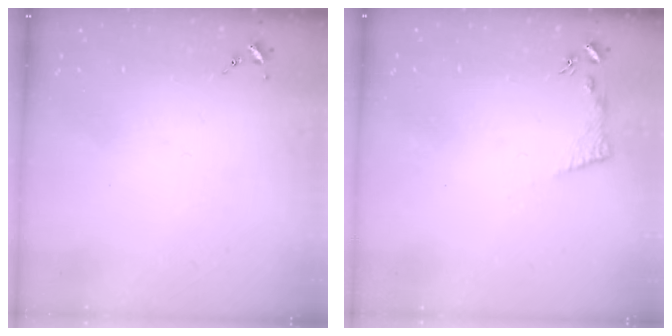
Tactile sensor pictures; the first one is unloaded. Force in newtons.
{"total": 6.0, "press": 6.0, "slide": 0.4}